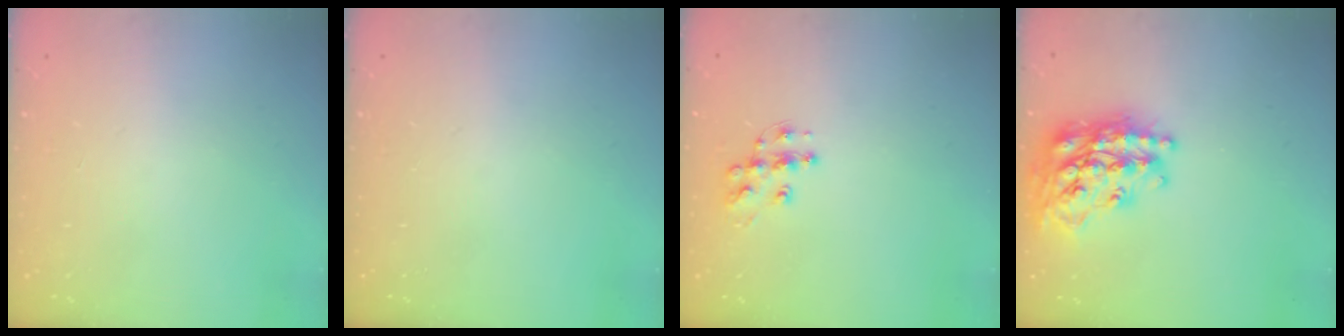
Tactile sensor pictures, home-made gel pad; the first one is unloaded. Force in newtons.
{"total": 0.0}
{"total": 9.8, "press": 9.8, "slide": 0.6}
{"total": 25.1, "press": 25.0, "slide": 2.0}